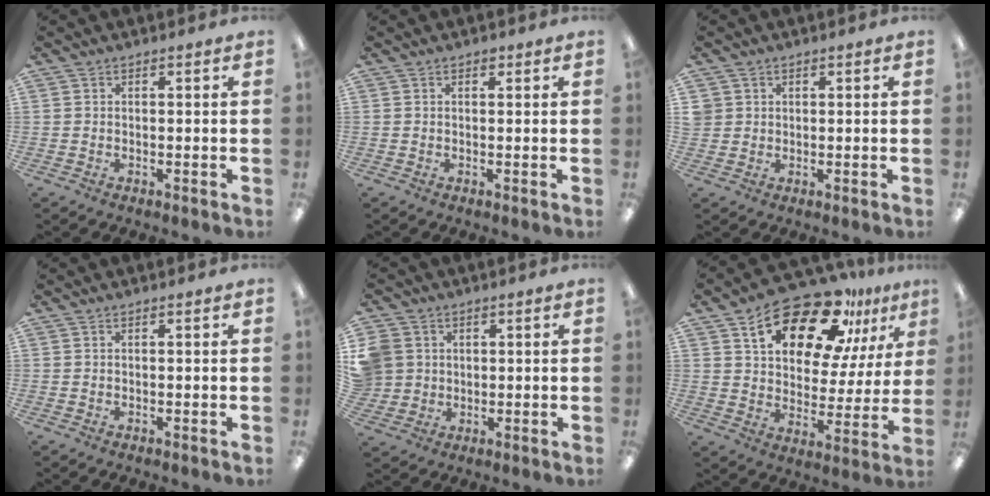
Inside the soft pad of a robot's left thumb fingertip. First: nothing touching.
{"total": 1.0, "force": [0.6, 0.7, 0.4], "torque": [-0.001, 0.000, 0.008]}
{"total": 2.8, "force": [0.8, 2.6, 0.0], "torque": [-0.008, 0.005, 0.015]}
{"total": 0.0}
{"total": 6.6, "force": [1.4, 6.3, 1.0], "torque": [-0.037, 0.012, 0.033]}
{"total": 20.1, "force": [13.2, 9.5, 11.8], "torque": [-0.192, -0.070, 0.225]}